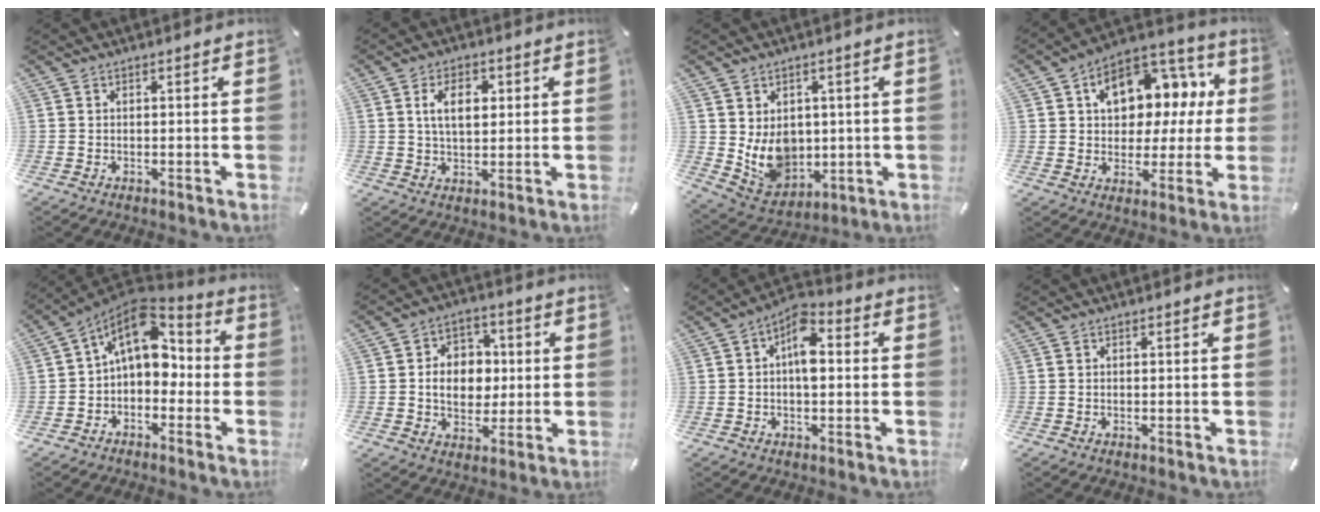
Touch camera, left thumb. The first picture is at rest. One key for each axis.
{"total": 7.4, "fx": 1.9, "fy": 4.7, "fz": 5.4, "tx": -0.093, "ty": 0.004, "tz": 0.029}
{"total": 9.8, "fx": 1.6, "fy": 8.6, "fz": 4.3, "tx": -0.087, "ty": -0.022, "tz": 0.037}
{"total": 13.6, "fx": 4.0, "fy": 9.7, "fz": 8.7, "tx": -0.131, "ty": -0.016, "tz": 0.071}
{"total": 12.2, "fx": 3.0, "fy": 8.3, "fz": 8.4, "tx": -0.142, "ty": -0.019, "tz": 0.054}
{"total": 9.2, "fx": 0.1, "fy": 7.7, "fz": 5.1, "tx": -0.083, "ty": 0.011, "tz": 0.001}
{"total": 7.4, "fx": 0.5, "fy": 4.1, "fz": 6.2, "tx": -0.091, "ty": 0.004, "tz": 0.006}
{"total": 0.0}